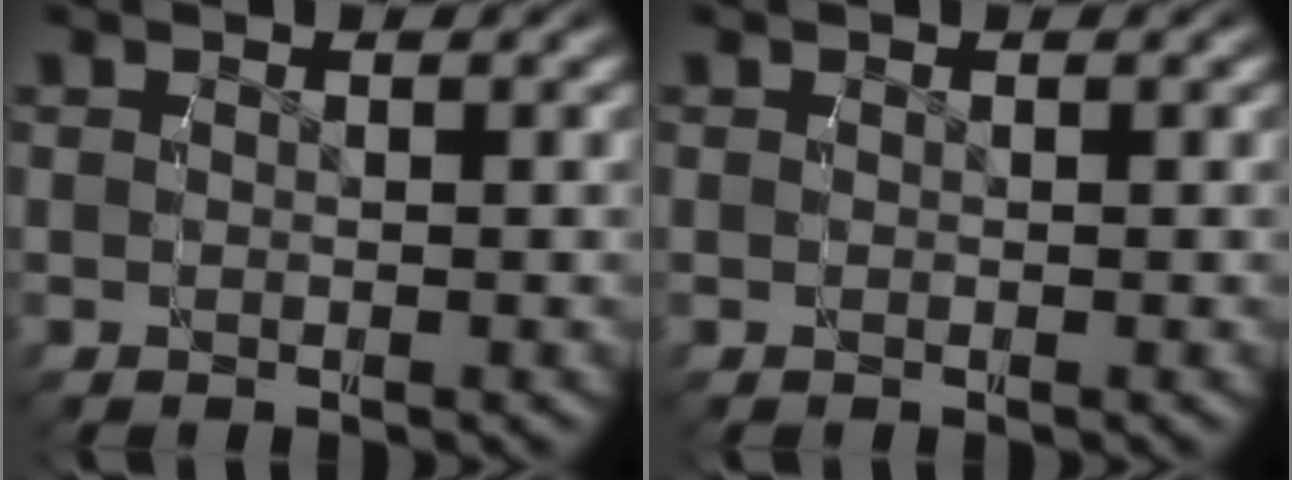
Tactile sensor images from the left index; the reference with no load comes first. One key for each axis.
{"total": 0.0}